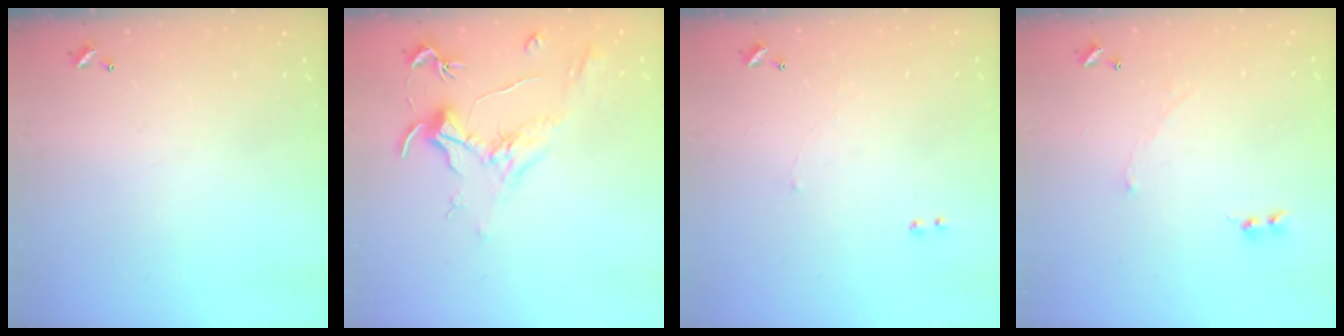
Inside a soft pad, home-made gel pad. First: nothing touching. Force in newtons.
{"total": 2.0, "press": 1.8, "slide": 0.8}
{"total": 1.2, "press": 1.0, "slide": 0.6}
{"total": 2.1, "press": 2.0, "slide": 0.7}